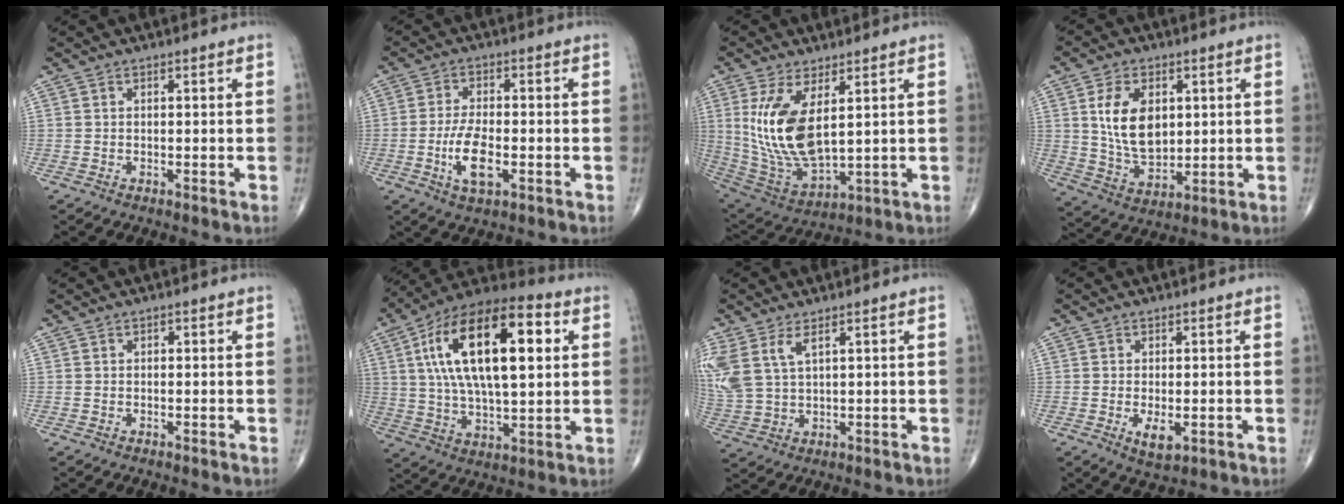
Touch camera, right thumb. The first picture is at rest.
{"total": 8.1, "force": [-2.3, 3.3, 7.0], "torque": [-0.136, 0.006, -0.041]}
{"total": 15.2, "force": [3.6, 6.8, 13.2], "torque": [-0.261, -0.027, 0.091]}
{"total": 12.2, "force": [2.6, 7.6, 9.2], "torque": [-0.147, -0.017, 0.057]}
{"total": 0.0}
{"total": 24.8, "force": [6.1, 10.7, 21.5], "torque": [-0.371, 0.011, 0.092]}
{"total": 9.0, "force": [4.1, 4.3, 6.7], "torque": [-0.169, -0.006, 0.095]}
{"total": 3.7, "force": [-0.9, 1.7, 3.1], "torque": [-0.053, -0.009, -0.010]}